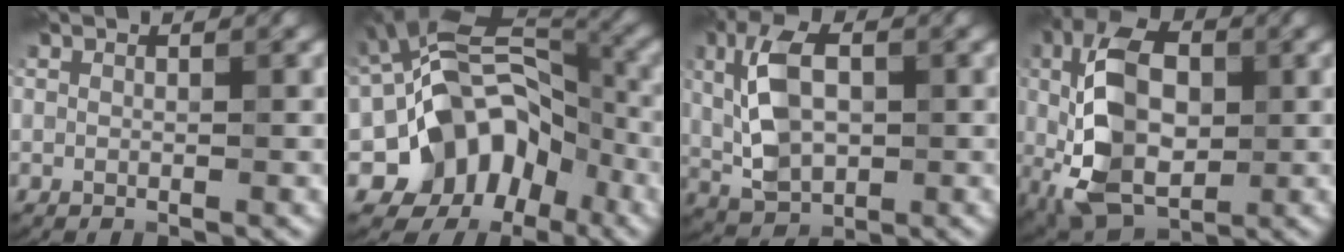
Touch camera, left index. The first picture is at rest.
{"total": 11.4, "force": [-4.3, 8.3, 6.5], "torque": [-0.092, 0.014, -0.088]}
{"total": 6.7, "force": [0.7, 4.0, 5.3], "torque": [-0.110, 0.010, 0.011]}
{"total": 10.4, "force": [-0.2, 6.1, 8.4], "torque": [-0.177, 0.013, -0.016]}